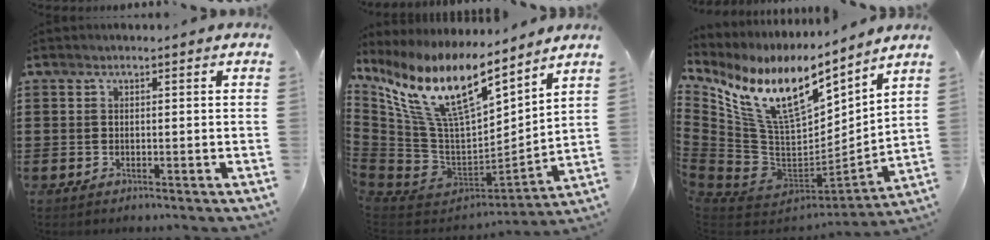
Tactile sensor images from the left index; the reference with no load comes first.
{"total": 16.2, "force": [9.6, 5.6, 11.8], "torque": [-0.281, -0.058, 0.165]}
{"total": 15.5, "force": [8.8, 6.6, 10.9], "torque": [-0.252, -0.057, 0.153]}